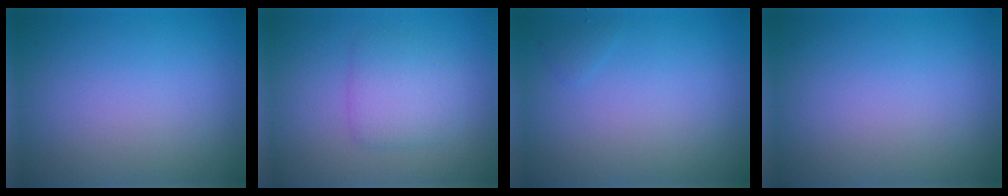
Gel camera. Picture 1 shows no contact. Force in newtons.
{"total": 2.7, "press": 2.7, "slide": 0.1}
{"total": 0.5, "press": 0.5, "slide": 0.1}
{"total": 0.0}